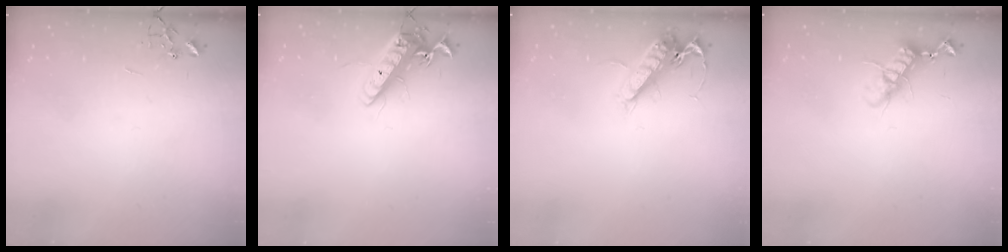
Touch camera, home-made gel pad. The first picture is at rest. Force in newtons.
{"total": 15.4, "press": 15.1, "slide": 2.8}
{"total": 13.8, "press": 13.8, "slide": 1.2}
{"total": 11.1, "press": 11.1, "slide": 0.3}